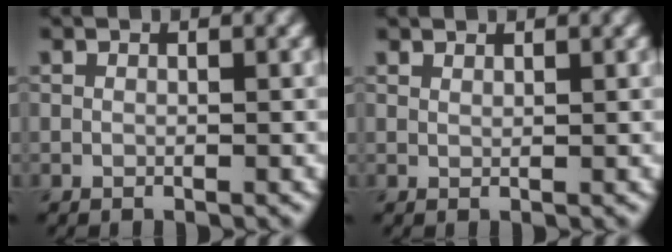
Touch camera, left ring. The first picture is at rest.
{"total": 0.9, "force": [0.9, 0.1, 0.2], "torque": [-0.001, -0.002, 0.013]}